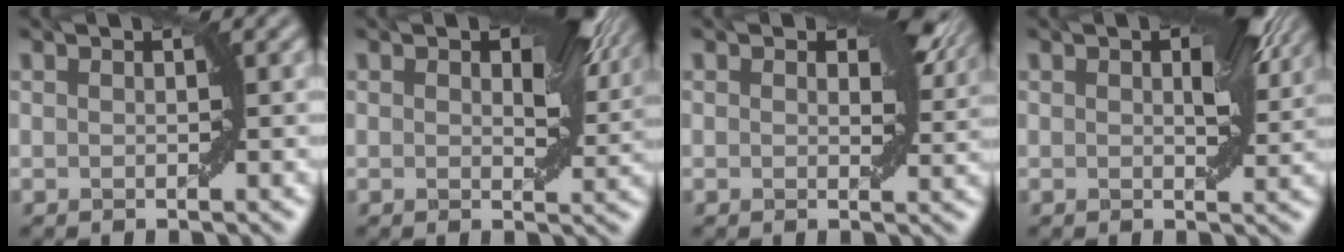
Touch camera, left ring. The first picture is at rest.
{"total": 6.6, "force": [2.4, 3.4, 5.1], "torque": [-0.064, 0.002, 0.034]}
{"total": 5.1, "force": [2.1, 2.8, 3.7], "torque": [-0.044, -0.002, 0.028]}
{"total": 5.3, "force": [1.9, 2.4, 4.4], "torque": [-0.059, 0.003, 0.028]}